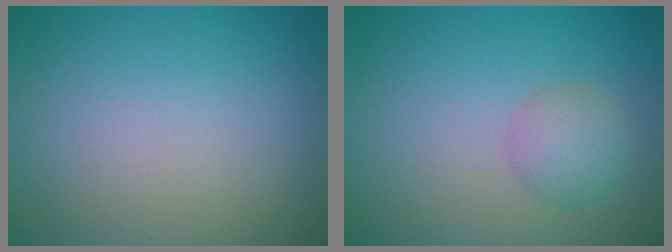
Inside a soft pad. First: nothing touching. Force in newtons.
{"total": 2.5, "press": 2.5, "slide": 0.1}